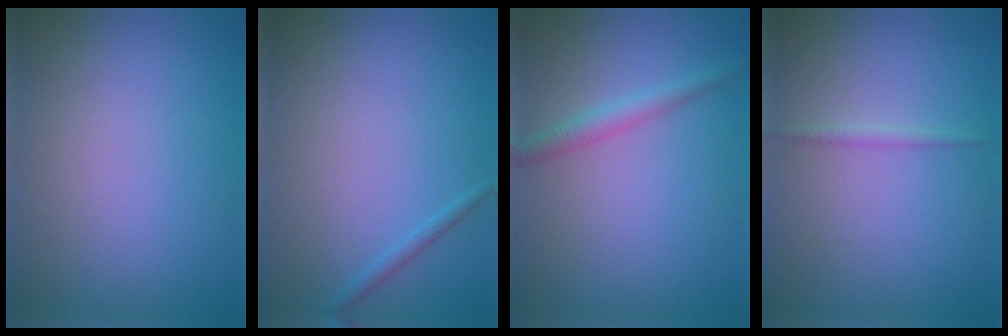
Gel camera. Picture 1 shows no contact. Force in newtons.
{"total": 0.8, "press": 0.8, "slide": 0.0}
{"total": 2.0, "press": 2.0, "slide": 0.1}
{"total": 0.9, "press": 0.9, "slide": 0.0}